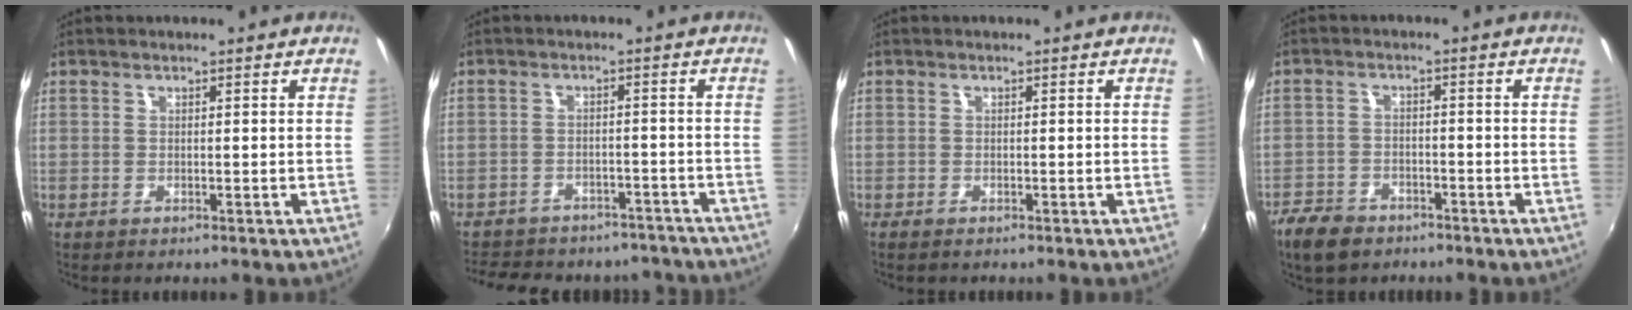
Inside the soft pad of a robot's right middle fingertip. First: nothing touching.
{"total": 18.9, "force": [-16.2, 7.7, 6.1], "torque": [-0.143, 0.018, -0.198]}
{"total": 0.8, "force": [-0.7, 0.2, 0.3], "torque": [-0.010, -0.004, -0.013]}
{"total": 7.7, "force": [-5.7, 4.3, 3.0], "torque": [-0.095, -0.002, -0.102]}